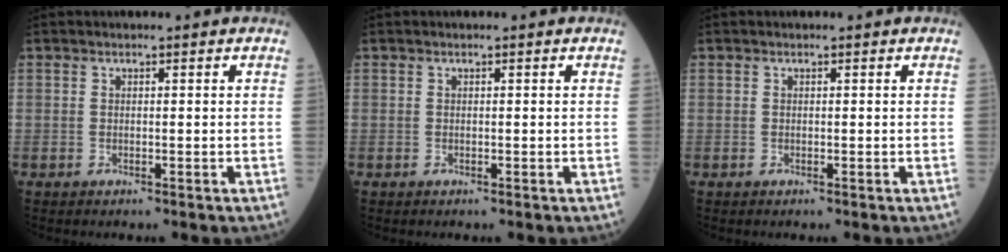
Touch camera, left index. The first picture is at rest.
{"total": 0.0}
{"total": 0.0}